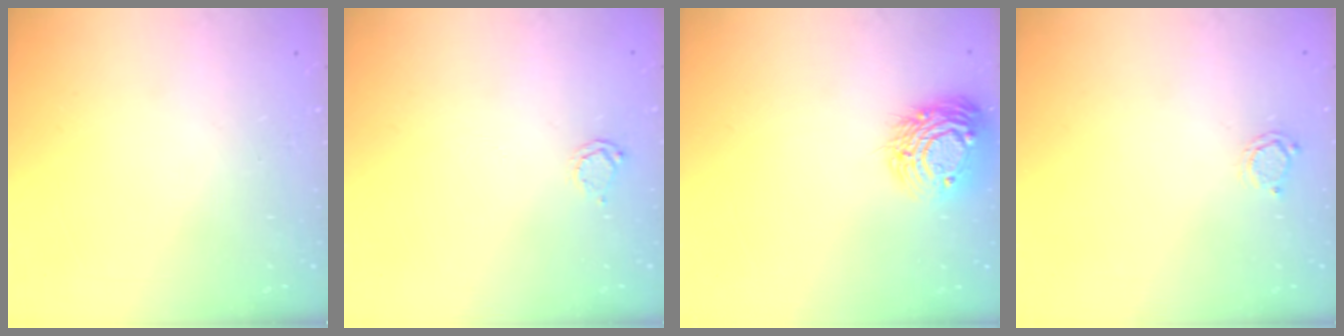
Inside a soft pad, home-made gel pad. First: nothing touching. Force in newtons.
{"total": 2.4, "press": 2.4, "slide": 0.2}
{"total": 12.5, "press": 12.4, "slide": 0.9}
{"total": 2.2, "press": 2.1, "slide": 0.3}